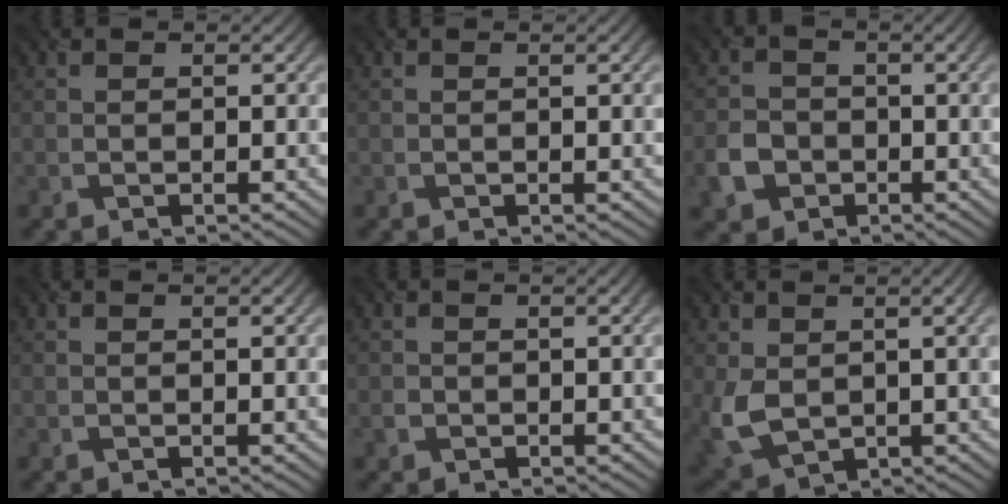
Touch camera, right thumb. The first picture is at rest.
{"total": 0.8, "force": [0.2, 0.1, 0.8], "torque": [-0.011, 0.003, 0.003]}
{"total": 3.8, "force": [-1.6, 3.1, 1.7], "torque": [-0.042, -0.007, -0.034]}
{"total": 0.8, "force": [0.2, 0.1, 0.7], "torque": [-0.010, 0.002, 0.004]}
{"total": 0.8, "force": [-0.1, 0.6, 0.4], "torque": [-0.014, -0.003, -0.002]}
{"total": 8.7, "force": [0.6, 5.2, 6.9], "torque": [-0.169, -0.021, 0.021]}